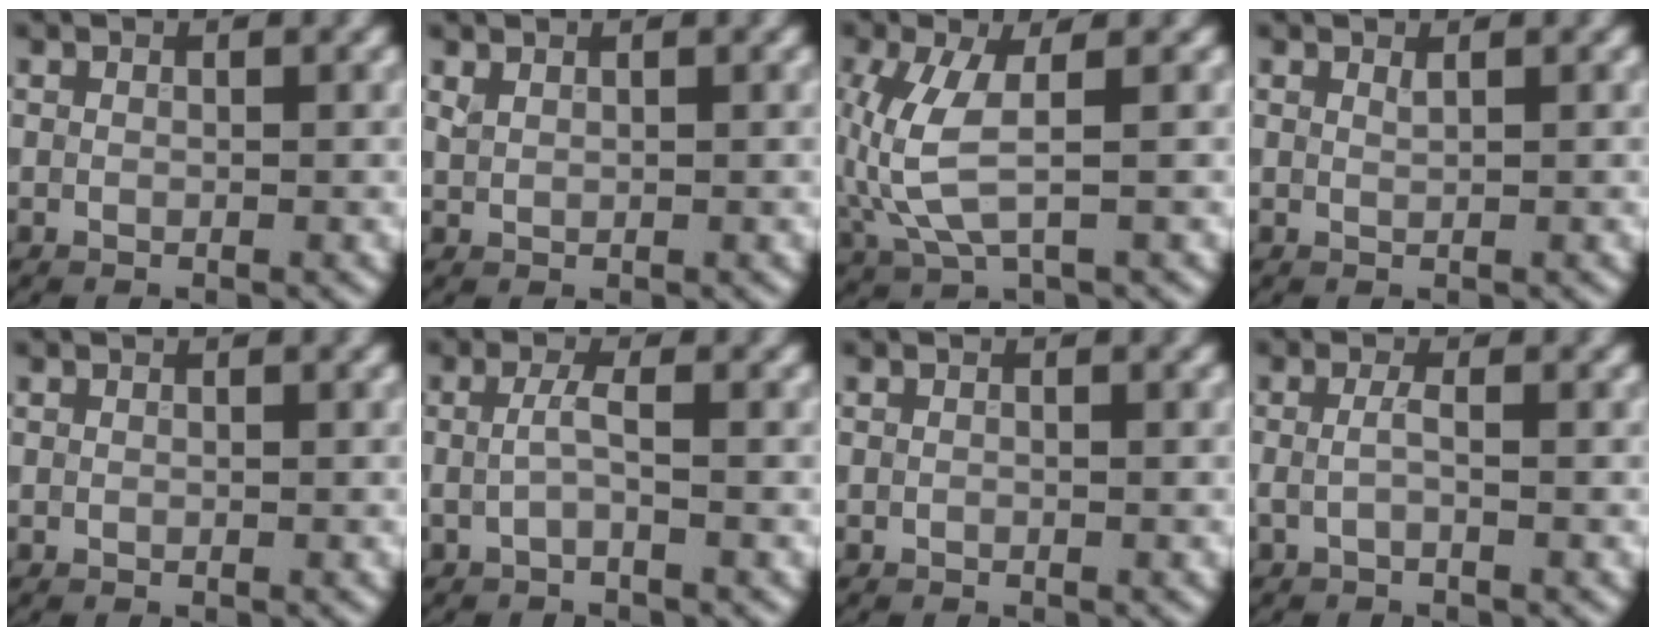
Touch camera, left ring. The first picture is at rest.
{"total": 0.6, "force": [0.5, 0.2, 0.3], "torque": [-0.009, 0.001, 0.016]}
{"total": 5.4, "force": [-0.2, 2.0, 5.0], "torque": [-0.139, -0.004, -0.002]}
{"total": 0.5, "force": [0.4, 0.1, 0.3], "torque": [-0.002, -0.002, 0.008]}
{"total": 0.0}
{"total": 1.6, "force": [-0.2, 0.2, 1.6], "torque": [-0.036, -0.001, -0.004]}
{"total": 0.0}
{"total": 1.3, "force": [-0.2, 0.3, 1.3], "torque": [-0.026, -0.004, -0.005]}